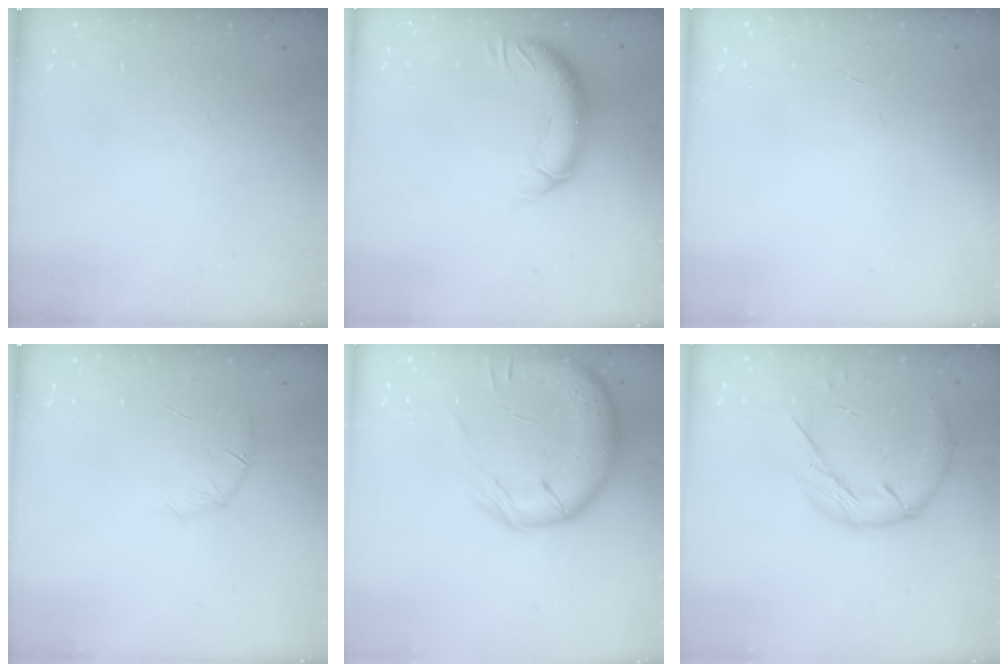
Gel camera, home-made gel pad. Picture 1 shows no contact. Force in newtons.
{"total": 11.7, "press": 11.5, "slide": 2.1}
{"total": 0.6, "press": 0.6, "slide": 0.2}
{"total": 6.3, "press": 6.1, "slide": 1.5}
{"total": 16.7, "press": 16.5, "slide": 2.5}
{"total": 13.0, "press": 12.9, "slide": 1.2}